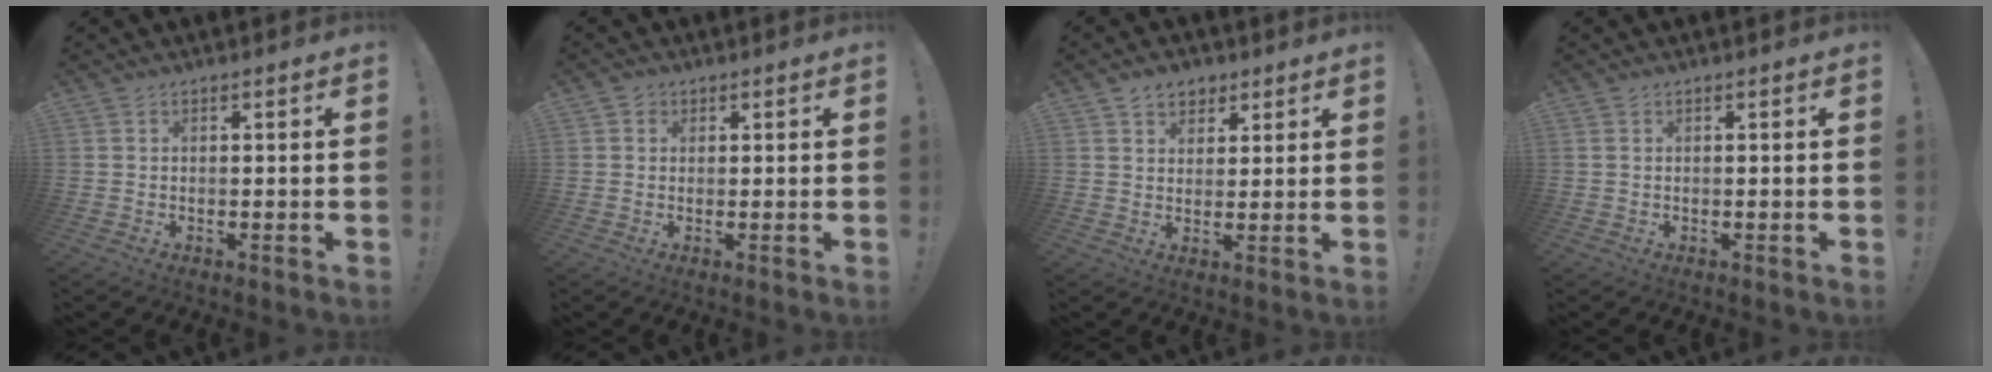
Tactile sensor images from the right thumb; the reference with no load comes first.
{"total": 1.6, "force": [0.4, 1.5, 0.2], "torque": [0.004, 0.000, 0.005]}
{"total": 5.8, "force": [3.5, 4.3, 1.5], "torque": [-0.006, -0.020, 0.063]}
{"total": 0.5, "force": [0.2, 0.3, 0.4], "torque": [-0.015, 0.004, 0.005]}